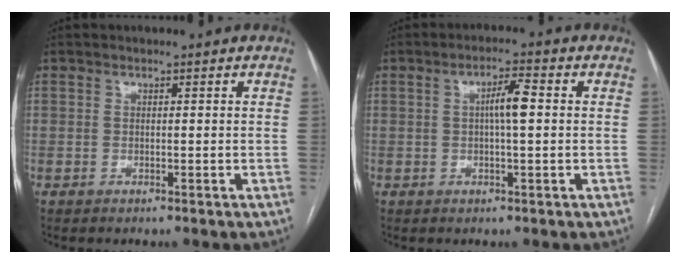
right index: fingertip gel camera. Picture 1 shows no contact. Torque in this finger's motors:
{"motor_torque": [0.44, 0.17, 0.13, 0.07]}